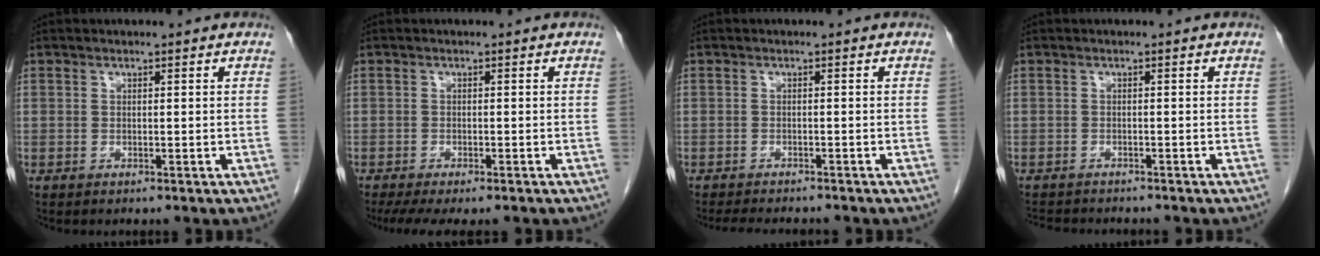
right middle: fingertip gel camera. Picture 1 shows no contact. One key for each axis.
{"total": 7.8, "fx": -6.2, "fy": 1.9, "fz": 4.4, "tx": -0.061, "ty": -0.008, "tz": -0.093}
{"total": 6.6, "fx": -6.0, "fy": 1.2, "fz": 2.5, "tx": -0.032, "ty": -0.007, "tz": -0.085}
{"total": 5.3, "fx": -4.9, "fy": 1.1, "fz": 1.5, "tx": -0.019, "ty": -0.007, "tz": -0.073}